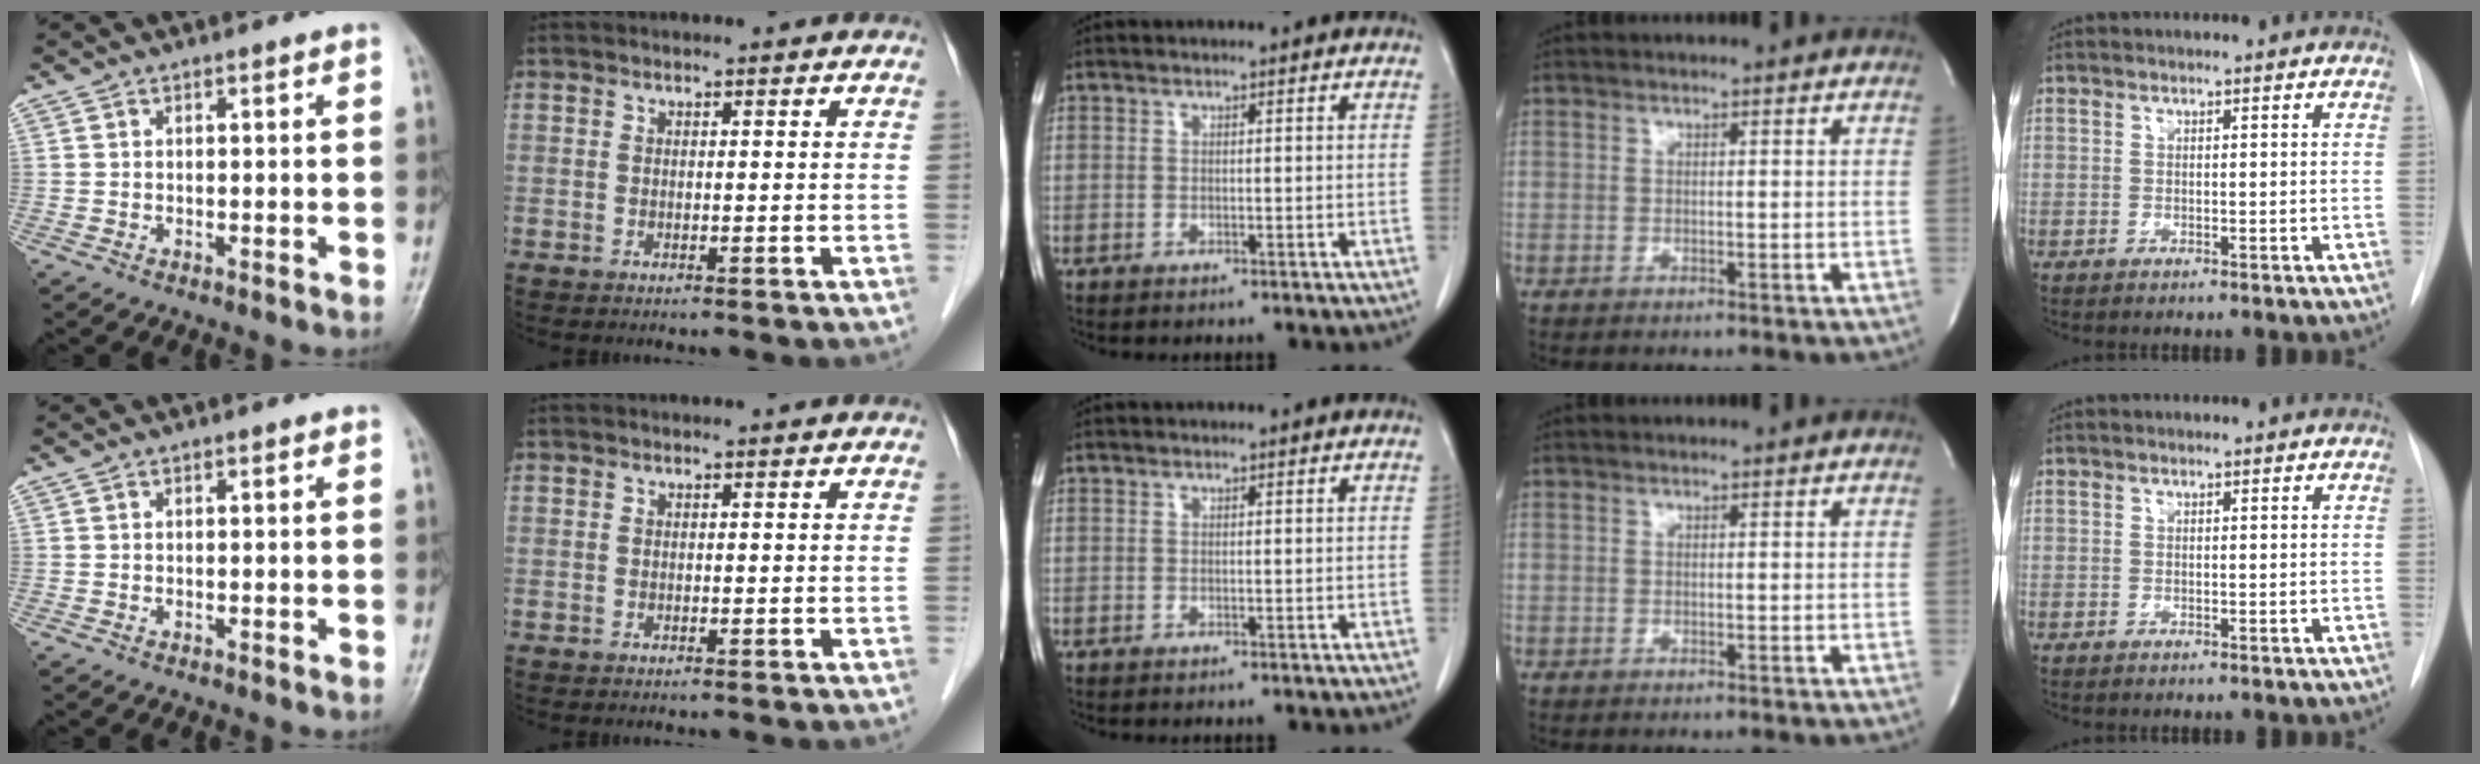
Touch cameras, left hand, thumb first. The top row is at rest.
{}